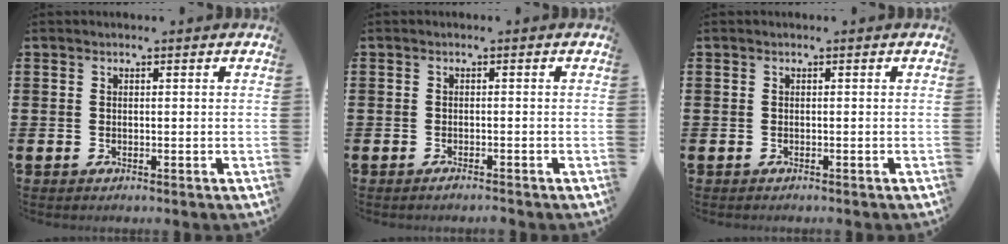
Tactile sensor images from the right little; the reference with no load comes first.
{"total": 0.9, "force": [-0.9, 0.1, 0.4], "torque": [-0.009, -0.005, -0.016]}
{"total": 0.0}